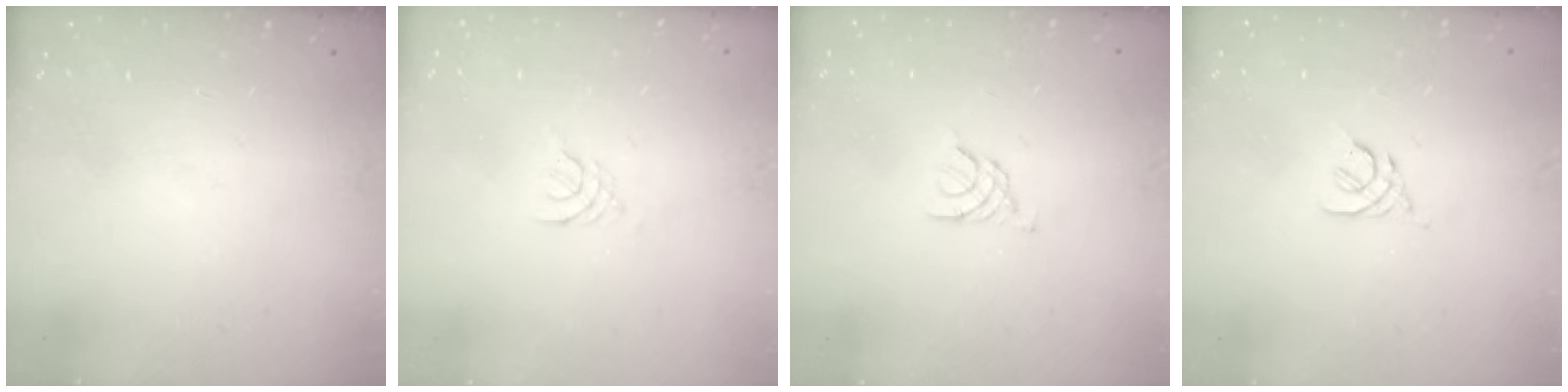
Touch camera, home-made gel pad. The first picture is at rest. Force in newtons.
{"total": 1.2, "press": 1.2, "slide": 0.3}
{"total": 3.2, "press": 3.1, "slide": 0.7}
{"total": 2.4, "press": 2.3, "slide": 0.6}